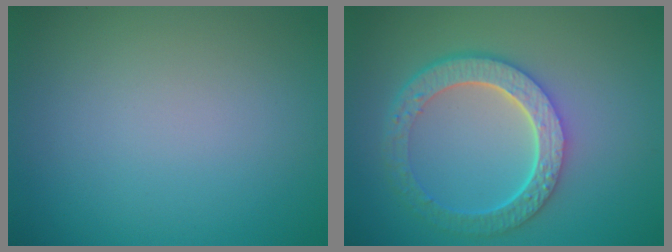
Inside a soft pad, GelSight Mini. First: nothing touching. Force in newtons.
{"total": 6.1, "press": 4.5, "slide": 4.0}